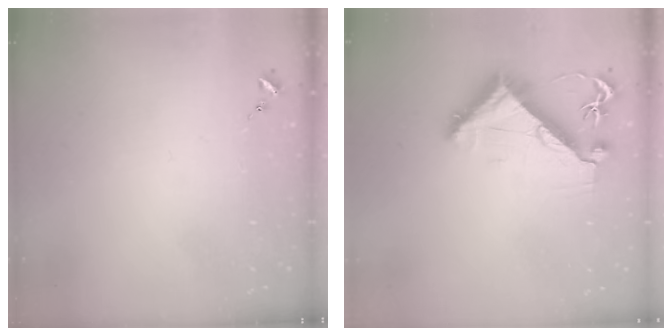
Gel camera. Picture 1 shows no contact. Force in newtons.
{"total": 9.3, "press": 9.2, "slide": 1.5}